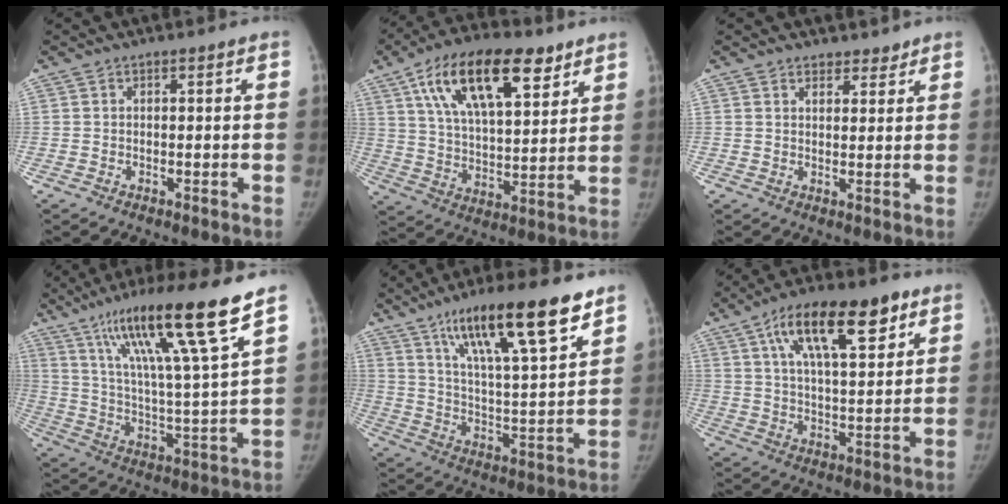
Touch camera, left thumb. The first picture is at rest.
{"total": 21.2, "force": [11.1, 9.5, 15.4], "torque": [-0.235, -0.023, 0.193]}
{"total": 3.1, "force": [2.5, 1.7, 0.5], "torque": [0.017, -0.016, 0.035]}
{"total": 20.4, "force": [13.0, 1.1, 15.6], "torque": [-0.251, -0.052, 0.223]}
{"total": 21.3, "force": [13.5, 4.3, 16.0], "torque": [-0.243, -0.051, 0.228]}
{"total": 18.6, "force": [9.3, 7.2, 14.4], "torque": [-0.210, -0.016, 0.156]}